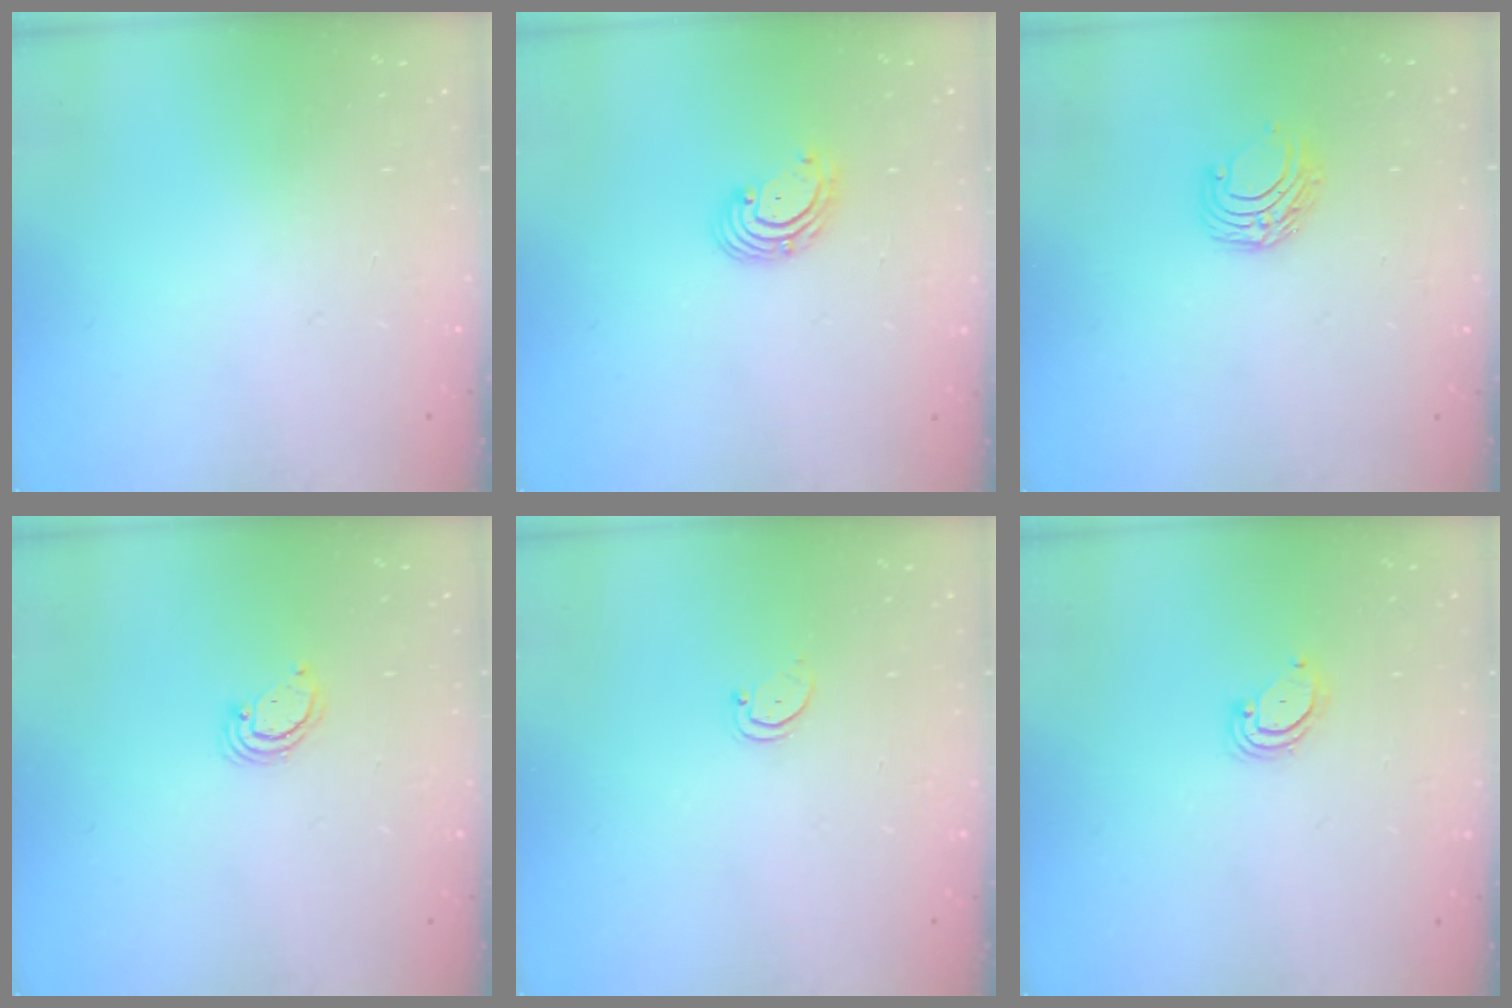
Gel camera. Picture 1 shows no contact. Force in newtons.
{"total": 2.7, "press": 2.7, "slide": 0.3}
{"total": 6.7, "press": 6.7, "slide": 0.7}
{"total": 2.3, "press": 2.3, "slide": 0.1}
{"total": 1.5, "press": 1.5, "slide": 0.3}
{"total": 3.1, "press": 3.1, "slide": 0.3}